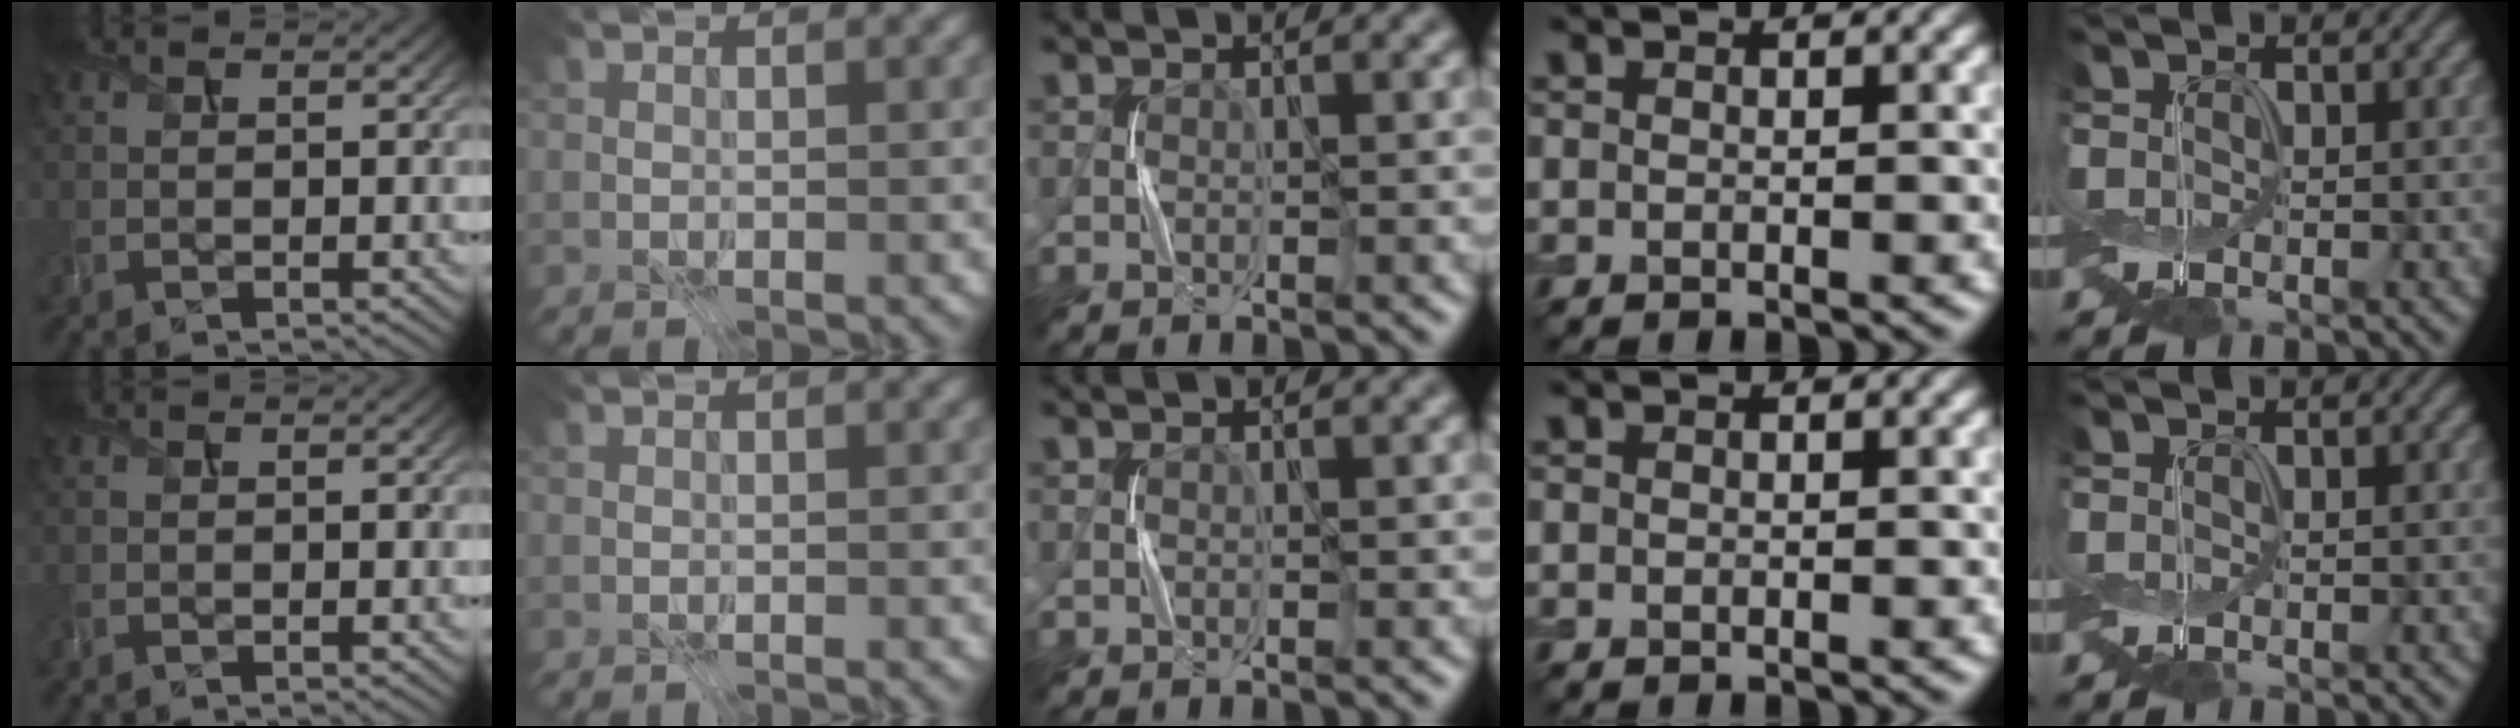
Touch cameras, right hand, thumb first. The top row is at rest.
{}